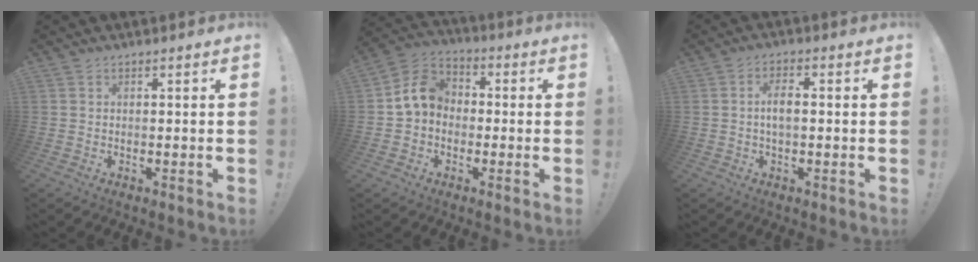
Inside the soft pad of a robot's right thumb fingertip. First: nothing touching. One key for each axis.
{"total": 10.0, "fx": 0.9, "fy": 8.2, "fz": 5.6, "tx": -0.094, "ty": 0.020, "tz": 0.023}
{"total": 4.8, "fx": -0.1, "fy": 2.1, "fz": 4.3, "tx": -0.083, "ty": 0.007, "tz": -0.004}